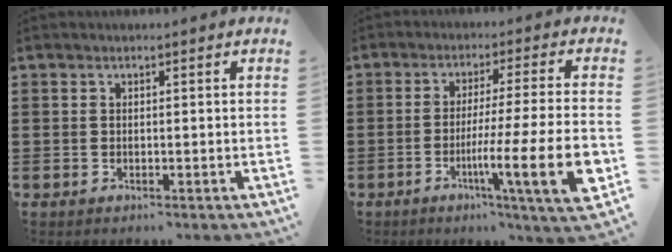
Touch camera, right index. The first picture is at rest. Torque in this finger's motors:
{"motor_torque": [0.75, 0.06, 0.50, 0.17]}